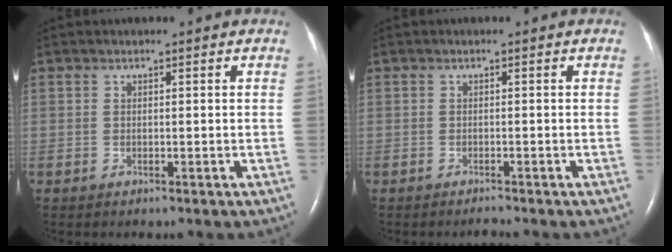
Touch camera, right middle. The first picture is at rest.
{"total": 0.6, "force": [-0.6, -0.2, 0.0], "torque": [-0.001, -0.003, -0.007]}